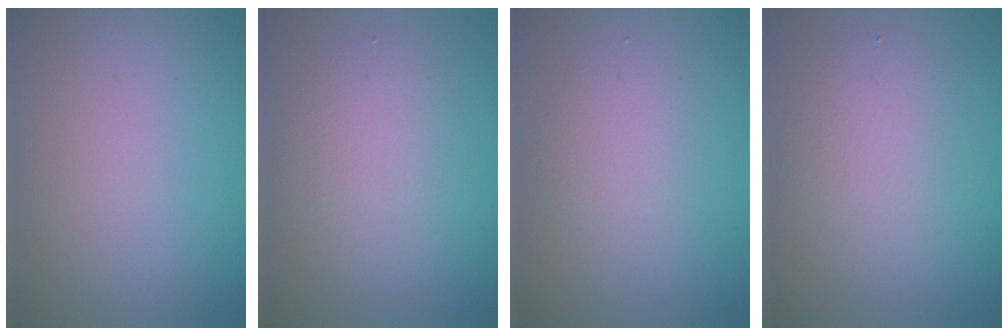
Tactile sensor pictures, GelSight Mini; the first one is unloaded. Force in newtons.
{"total": 2.6, "press": 2.6, "slide": 0.3}
{"total": 2.1, "press": 2.1, "slide": 0.0}
{"total": 2.9, "press": 2.9, "slide": 0.1}